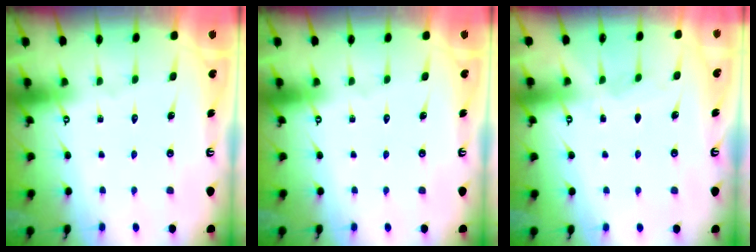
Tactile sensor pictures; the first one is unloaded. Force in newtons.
{"total": 0.0}
{"total": 2.7, "press": 2.7, "slide": 0.3}